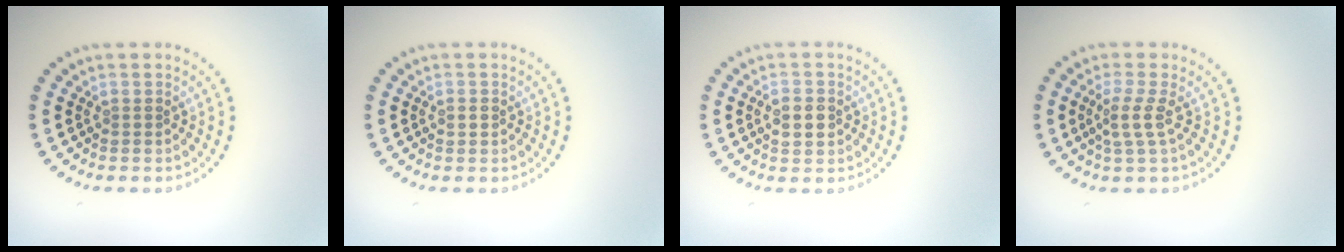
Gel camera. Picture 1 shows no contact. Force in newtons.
{"total": 1.1, "press": 1.0, "slide": 0.1}
{"total": 2.7, "press": 2.7, "slide": 0.0}
{"total": 2.1, "press": 1.5, "slide": 1.5}